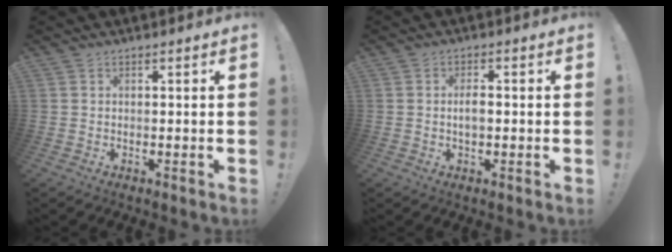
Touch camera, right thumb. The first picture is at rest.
{"total": 2.8, "force": [-0.2, 1.3, 2.5], "torque": [-0.031, 0.000, -0.009]}